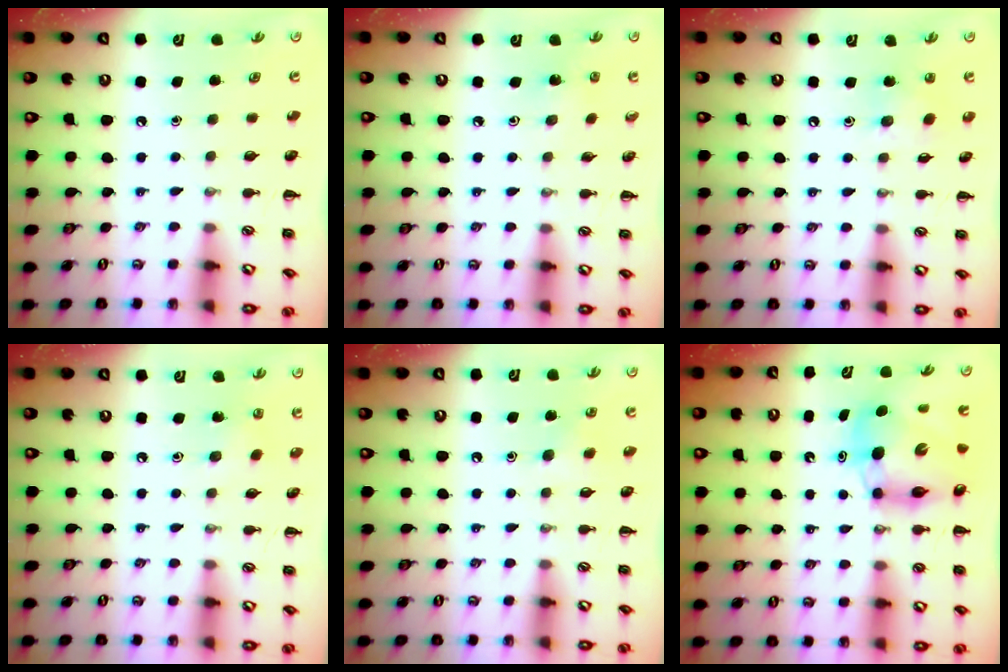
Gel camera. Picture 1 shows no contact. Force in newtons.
{"total": 1.9, "press": 1.9, "slide": 0.4}
{"total": 6.7, "press": 6.5, "slide": 1.5}
{"total": 2.0, "press": 1.9, "slide": 0.6}
{"total": 5.2, "press": 4.9, "slide": 1.6}
{"total": 9.0, "press": 8.6, "slide": 2.5}